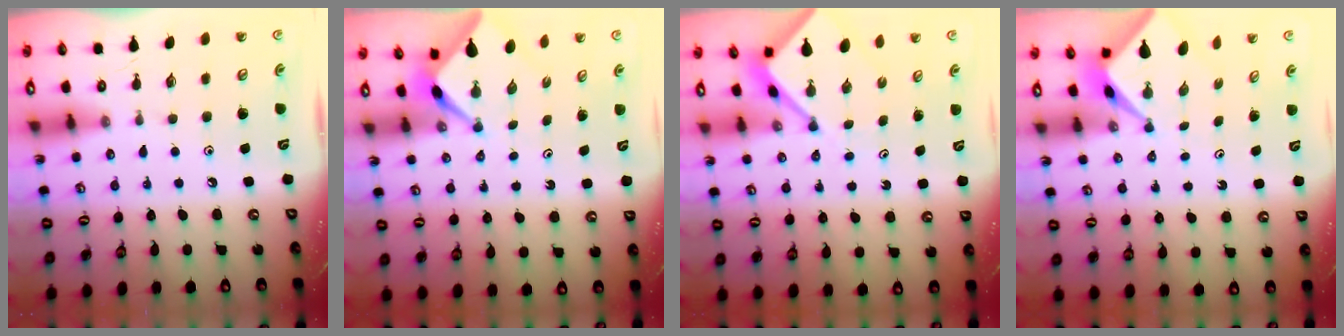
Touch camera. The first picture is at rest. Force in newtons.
{"total": 2.5, "press": 2.5, "slide": 0.3}
{"total": 4.6, "press": 4.6, "slide": 0.4}
{"total": 2.3, "press": 2.3, "slide": 0.3}